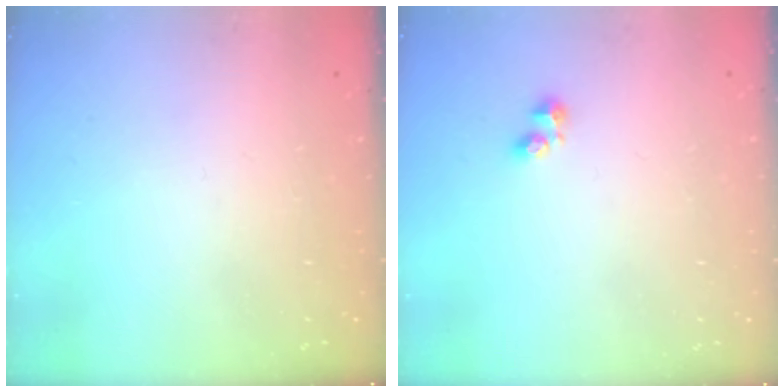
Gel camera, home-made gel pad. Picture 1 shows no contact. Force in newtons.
{"total": 1.9, "press": 1.8, "slide": 0.5}